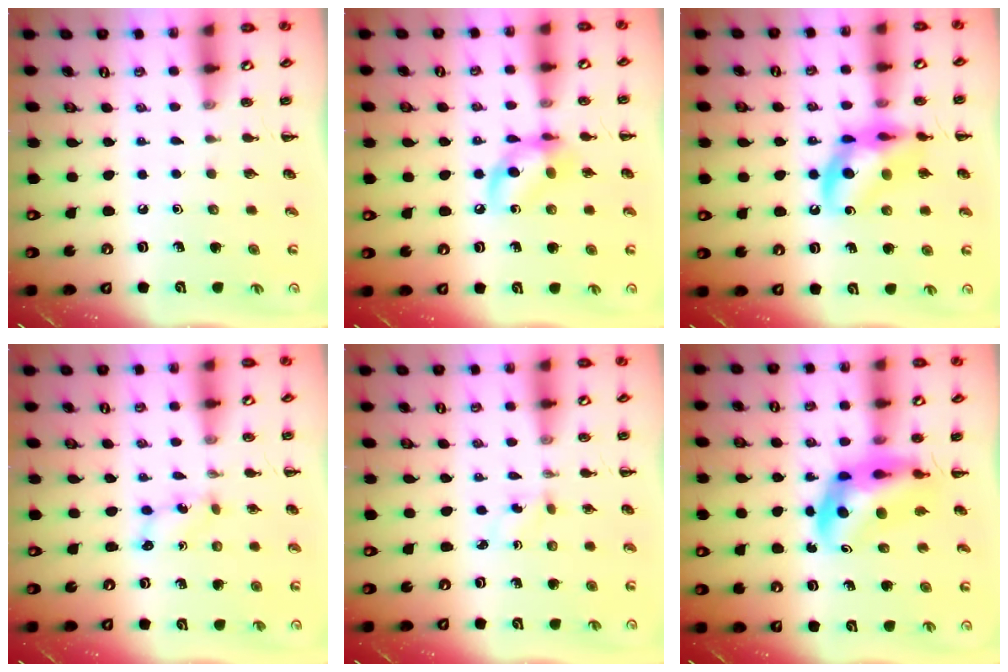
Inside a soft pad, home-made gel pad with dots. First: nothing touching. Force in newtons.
{"total": 10.8, "press": 10.7, "slide": 1.8}
{"total": 14.1, "press": 13.7, "slide": 3.2}
{"total": 2.0, "press": 2.0, "slide": 0.6}
{"total": 1.5, "press": 1.4, "slide": 0.7}
{"total": 10.4, "press": 9.9, "slide": 3.3}